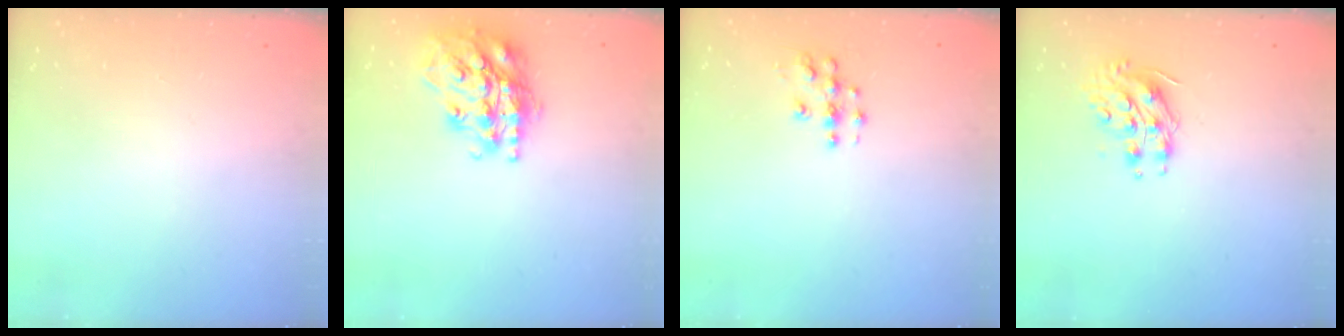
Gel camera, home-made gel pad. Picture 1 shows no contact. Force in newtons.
{"total": 20.3, "press": 20.3, "slide": 1.6}
{"total": 6.1, "press": 6.1, "slide": 0.3}
{"total": 8.9, "press": 8.9, "slide": 0.7}